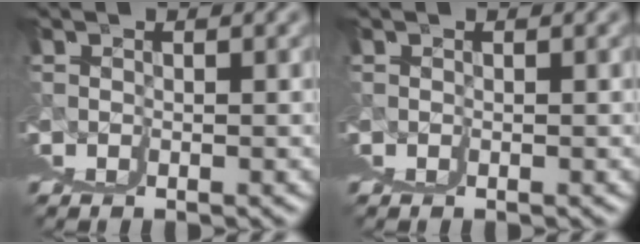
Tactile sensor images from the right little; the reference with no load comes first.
{"total": 0.0}